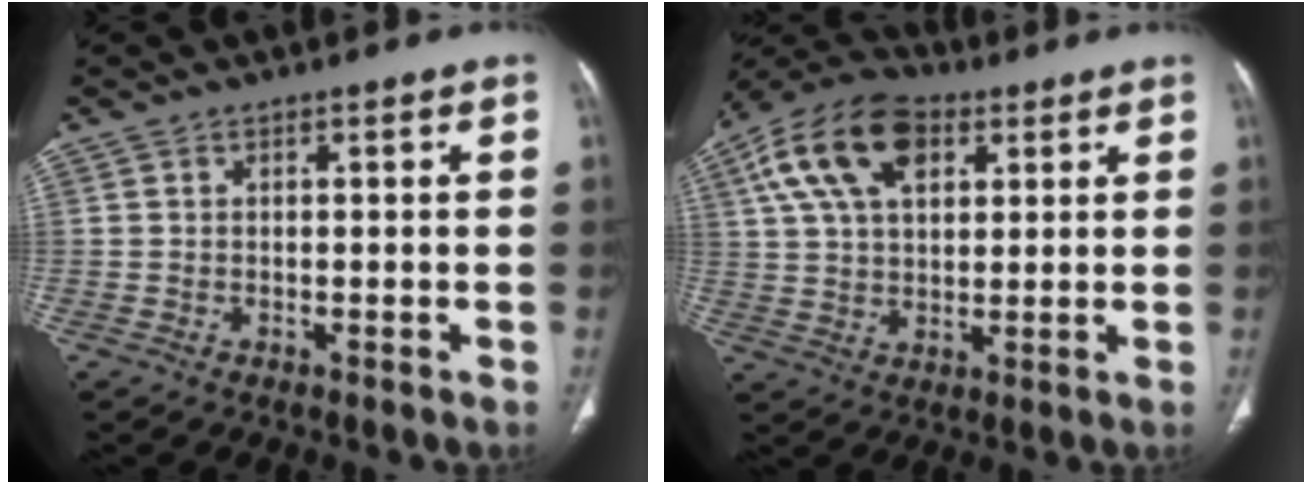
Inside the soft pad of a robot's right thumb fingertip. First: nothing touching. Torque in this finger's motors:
{"motor_torque": [1.04, 1.98, 0.95, -0.07, 0.16]}